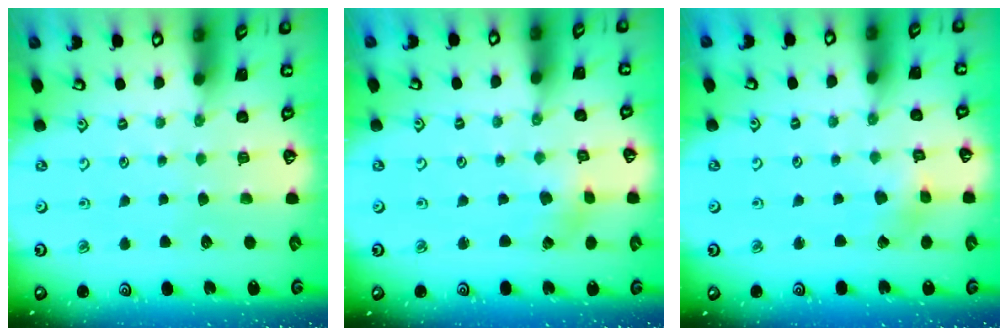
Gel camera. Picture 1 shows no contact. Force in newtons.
{"total": 1.4, "press": 1.4, "slide": 0.2}
{"total": 2.2, "press": 2.2, "slide": 0.2}